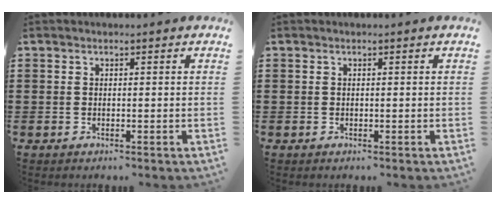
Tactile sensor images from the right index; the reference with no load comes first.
{"total": 0.0}